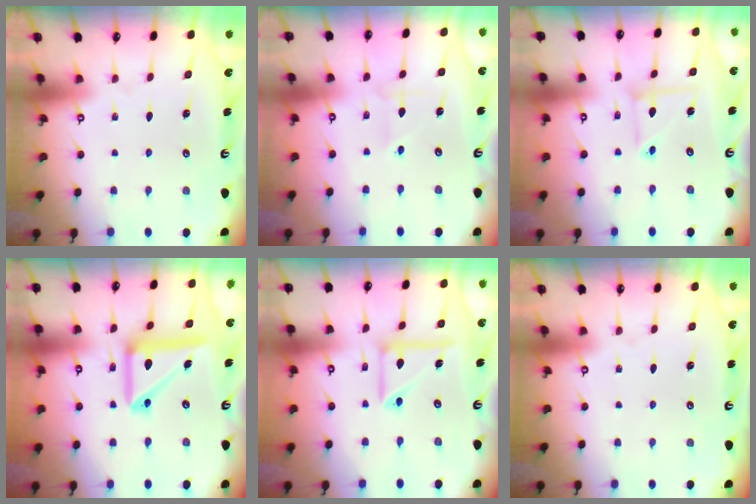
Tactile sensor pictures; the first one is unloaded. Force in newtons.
{"total": 3.0, "press": 3.0, "slide": 0.2}
{"total": 5.4, "press": 5.4, "slide": 0.5}
{"total": 14.2, "press": 14.0, "slide": 2.0}
{"total": 11.9, "press": 11.8, "slide": 1.7}
{"total": 0.0}